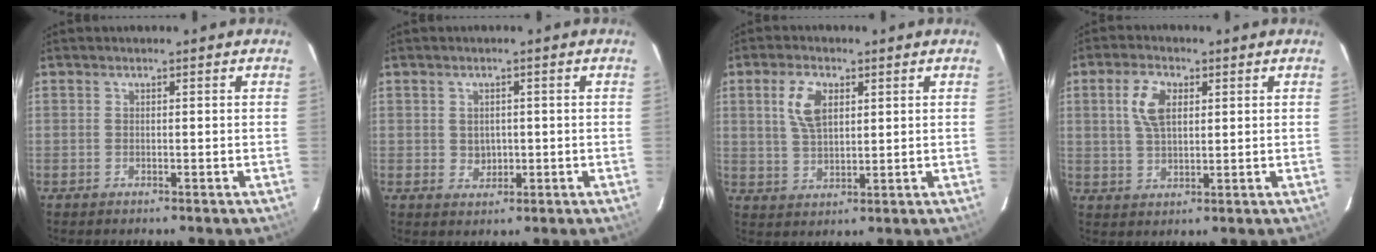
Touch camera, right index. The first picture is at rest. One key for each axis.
{"total": 2.8, "fx": 0.0, "fy": 2.6, "fz": 1.1, "tx": -0.015, "ty": 0.002, "tz": 0.007}
{"total": 7.0, "fx": 2.5, "fy": 3.8, "fz": 5.3, "tx": -0.104, "ty": 0.009, "tz": 0.051}
{"total": 6.7, "fx": 2.0, "fy": 3.7, "fz": 5.2, "tx": -0.101, "ty": 0.011, "tz": 0.041}